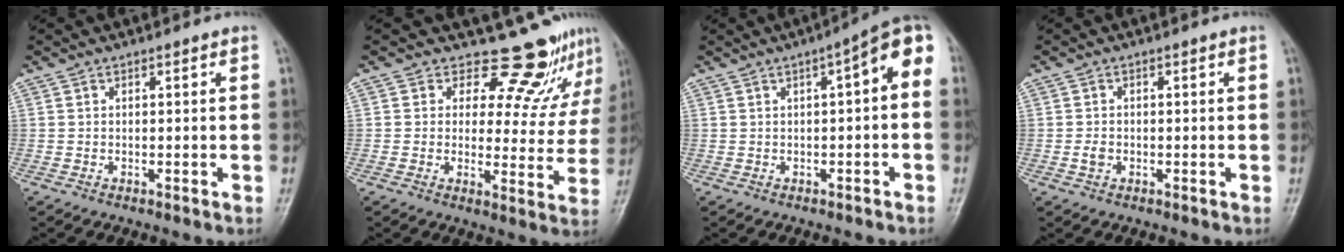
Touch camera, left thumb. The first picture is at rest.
{"total": 11.5, "force": [10.0, 4.9, 2.7], "torque": [0.013, -0.079, 0.112]}
{"total": 7.7, "force": [0.8, 2.5, 7.3], "torque": [-0.086, 0.035, -0.002]}
{"total": 1.8, "force": [-0.7, 1.4, 0.9], "torque": [-0.010, 0.006, -0.014]}